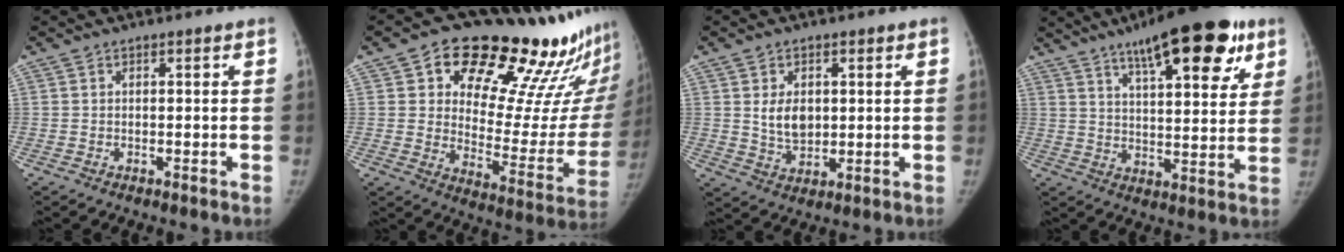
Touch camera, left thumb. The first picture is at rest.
{"total": 27.9, "force": [20.6, 10.5, 15.6], "torque": [-0.170, -0.100, 0.281]}
{"total": 6.3, "force": [1.2, 4.4, 4.4], "torque": [-0.054, -0.013, 0.031]}
{"total": 20.9, "force": [12.0, 6.7, 15.7], "torque": [-0.201, -0.030, 0.177]}